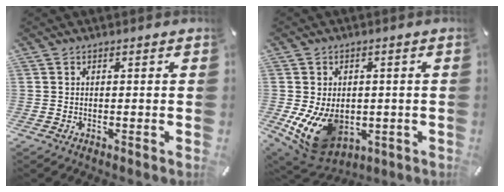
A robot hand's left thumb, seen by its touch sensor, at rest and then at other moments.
{"total": 12.6, "force": [-2.8, 9.5, 7.8], "torque": [-0.153, 0.001, -0.045]}